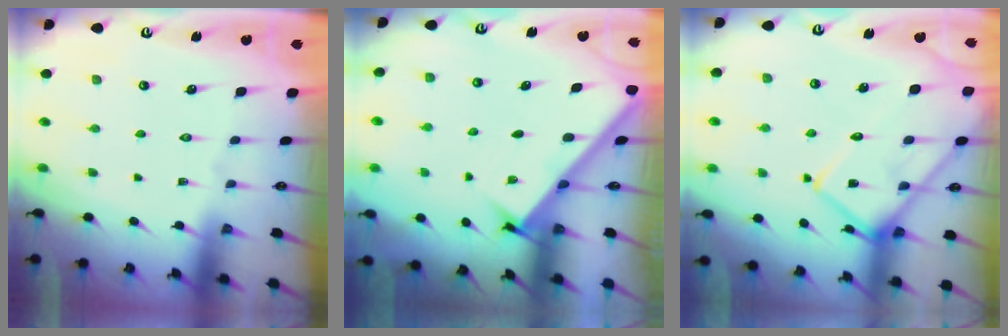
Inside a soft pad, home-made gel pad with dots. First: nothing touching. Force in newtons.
{"total": 2.8, "press": 2.8, "slide": 0.4}
{"total": 14.7, "press": 14.6, "slide": 1.6}